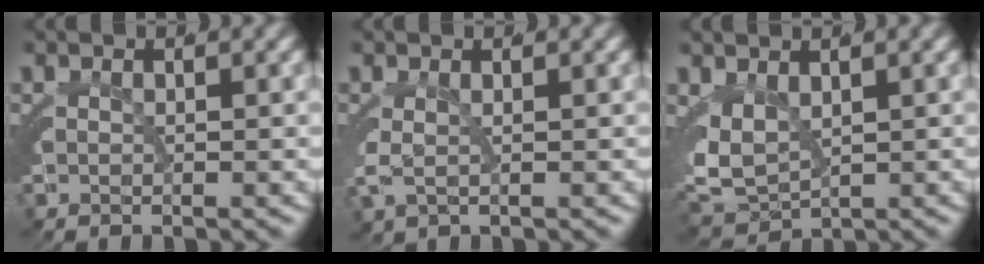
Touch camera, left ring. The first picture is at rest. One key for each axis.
{"total": 1.4, "fx": 0.3, "fy": 0.3, "fz": 1.4, "tx": -0.043, "ty": -0.015, "tz": 0.018}
{"total": 5.1, "fx": 0.5, "fy": 3.9, "fz": 3.3, "tx": -0.105, "ty": -0.035, "tz": 0.032}